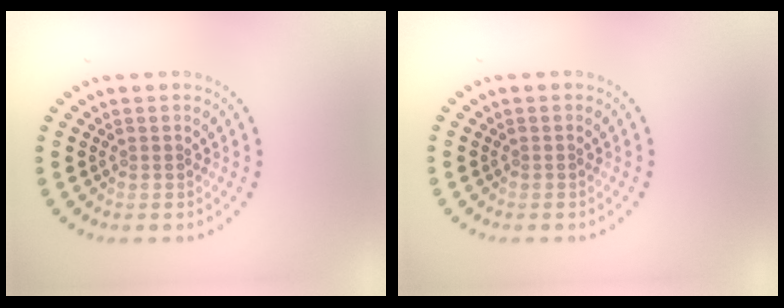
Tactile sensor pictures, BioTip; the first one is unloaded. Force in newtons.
{"total": 0.0}